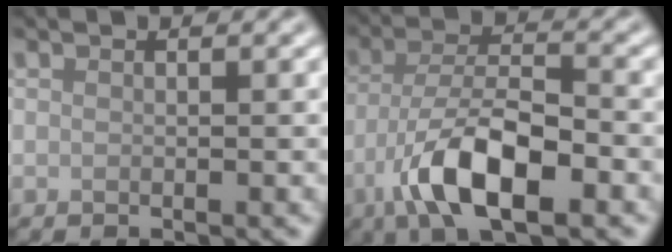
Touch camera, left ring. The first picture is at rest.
{"total": 8.8, "force": [-4.4, 3.2, 6.9], "torque": [-0.129, 0.009, -0.086]}